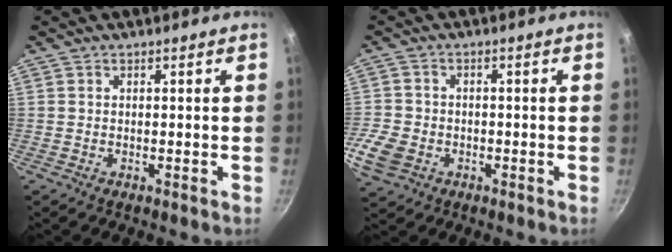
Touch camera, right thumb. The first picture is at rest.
{"total": 7.3, "force": [-2.4, 5.6, 3.9], "torque": [-0.091, 0.008, -0.049]}